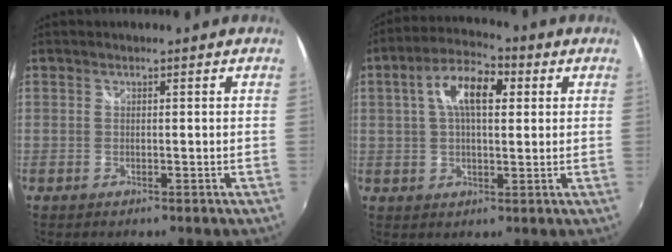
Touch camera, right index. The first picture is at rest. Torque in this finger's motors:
{"motor_torque": [0.57, 0.27, 0.61, 0.10]}